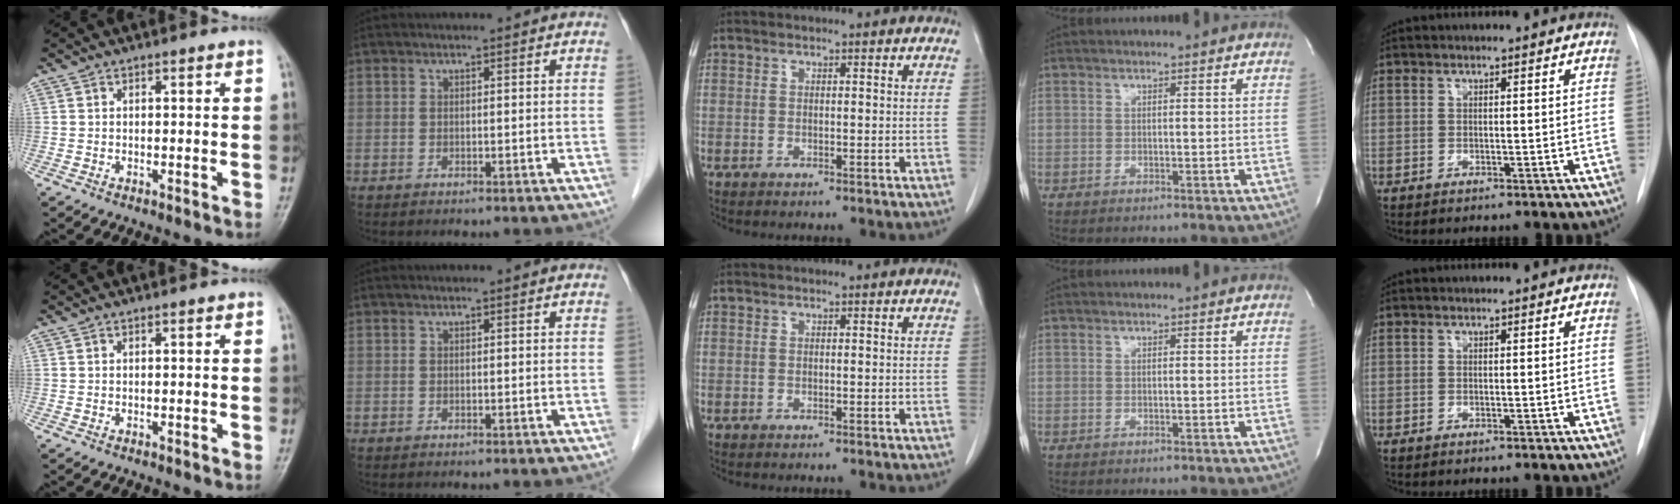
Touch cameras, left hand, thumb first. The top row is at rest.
{}